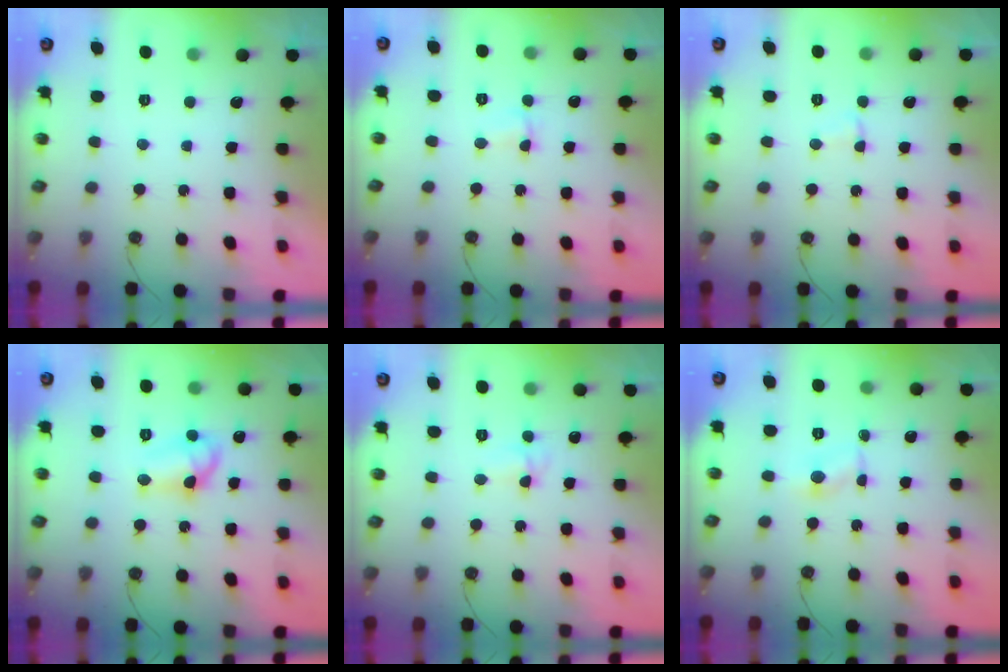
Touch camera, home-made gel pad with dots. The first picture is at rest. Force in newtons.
{"total": 4.3, "press": 2.6, "slide": 3.4}
{"total": 2.5, "press": 2.5, "slide": 0.5}
{"total": 9.6, "press": 9.6, "slide": 1.0}
{"total": 4.6, "press": 3.4, "slide": 3.1}
{"total": 2.7, "press": 2.7, "slide": 0.3}